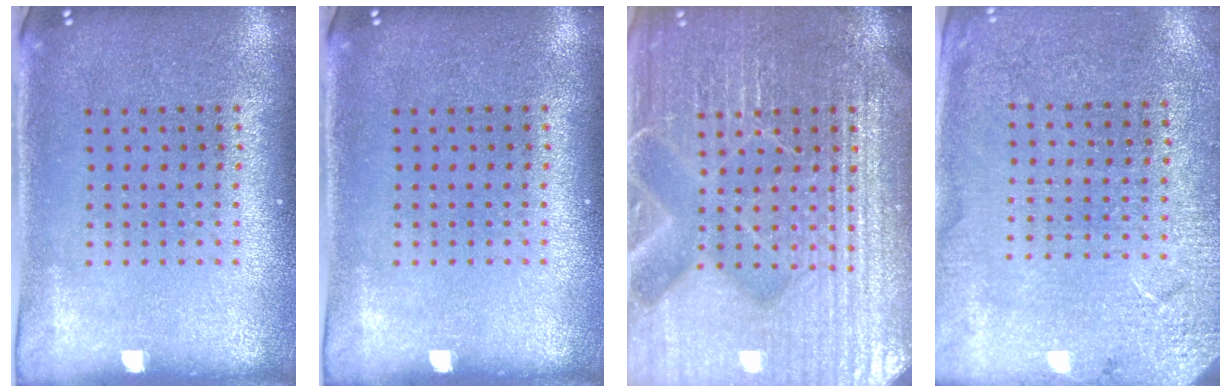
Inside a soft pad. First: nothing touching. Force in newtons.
{"total": 0.0}
{"total": 7.6, "press": 7.5, "slide": 1.0}
{"total": 2.7, "press": 2.7, "slide": 0.1}